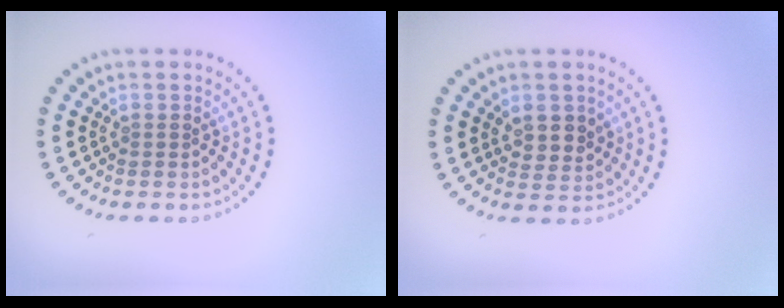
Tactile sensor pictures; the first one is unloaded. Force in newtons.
{"total": 2.4, "press": 2.2, "slide": 0.9}